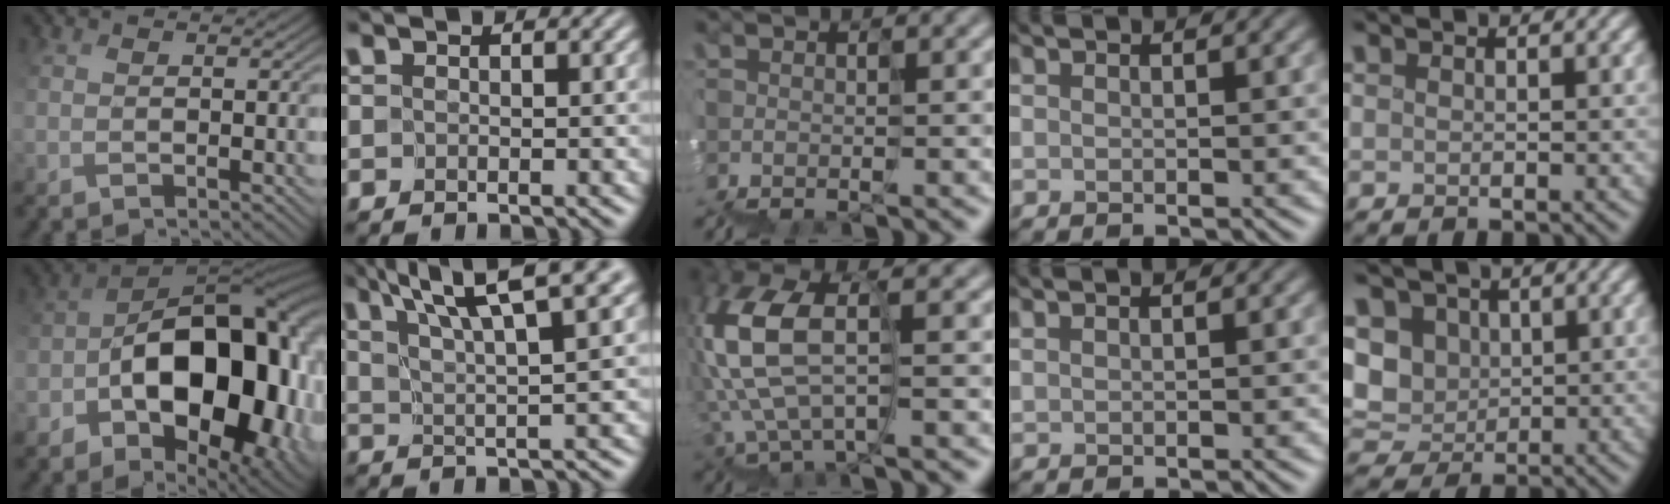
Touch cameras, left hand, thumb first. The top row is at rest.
{"thumb": {"total": 19.6, "force": [-5.2, 12.3, 14.3], "torque": [-0.210, -0.027, -0.066]}, "index": {"total": 7.8, "force": [5.2, 1.0, 5.7], "torque": [-0.086, 0.019, 0.081]}, "middle": {"total": 5.4, "force": [1.1, 2.1, 4.9], "torque": [-0.138, 0.028, 0.018]}, "ring": {"total": 1.0, "force": [0.7, 0.3, 0.6], "torque": [-0.004, 0.005, 0.008]}, "little": {"total": 5.5, "force": [0.6, 4.7, 2.8], "torque": [-0.070, 0.001, 0.003]}}